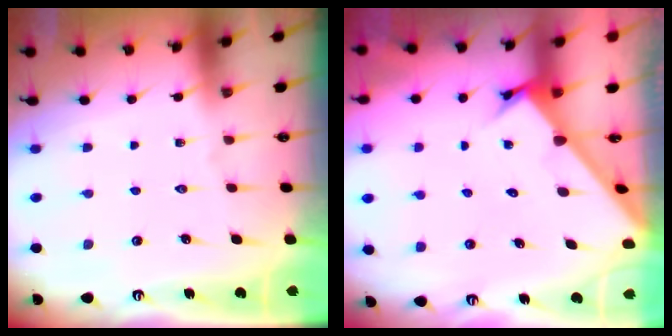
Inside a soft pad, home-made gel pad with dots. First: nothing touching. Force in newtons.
{"total": 2.6, "press": 2.6, "slide": 0.2}